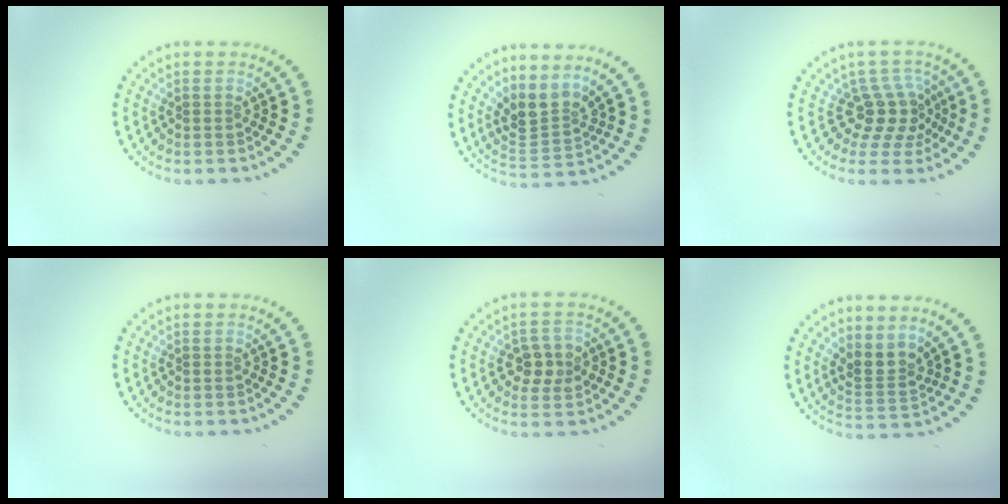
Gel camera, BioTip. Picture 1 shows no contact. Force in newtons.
{"total": 3.2, "press": 2.4, "slide": 2.0}
{"total": 3.6, "press": 2.7, "slide": 2.4}
{"total": 0.0}
{"total": 2.7, "press": 2.7, "slide": 0.4}
{"total": 2.6, "press": 2.0, "slide": 1.6}